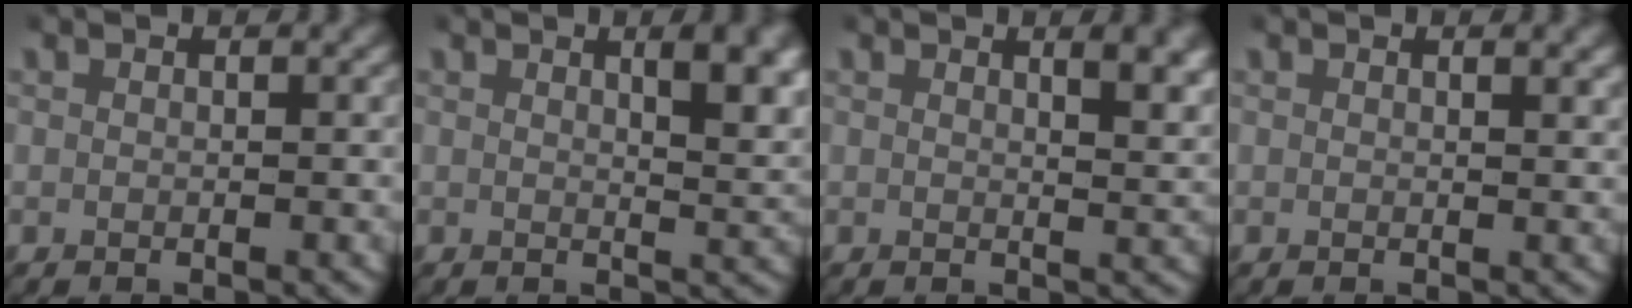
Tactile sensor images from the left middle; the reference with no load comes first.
{"total": 4.2, "force": [1.8, 1.0, 3.6], "torque": [-0.043, -0.006, 0.029]}
{"total": 2.8, "force": [1.7, 0.4, 2.2], "torque": [-0.023, -0.007, 0.028]}
{"total": 0.6, "force": [0.5, -0.1, 0.4], "torque": [-0.003, -0.002, 0.007]}